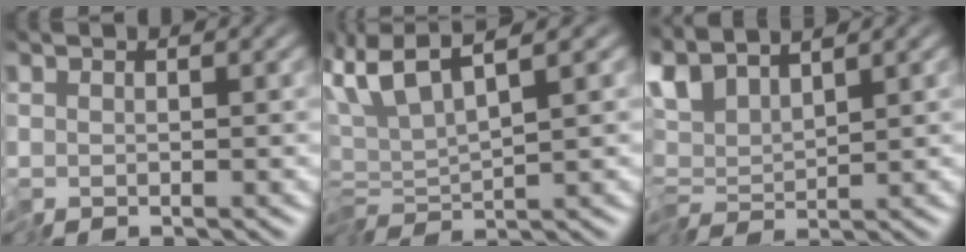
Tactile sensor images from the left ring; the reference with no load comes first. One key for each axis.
{"total": 5.0, "fx": 1.6, "fy": 1.2, "fz": 4.6, "tx": -0.098, "ty": 0.013, "tz": 0.023}
{"total": 4.0, "fx": 2.1, "fy": 1.4, "fz": 3.1, "tx": -0.074, "ty": 0.009, "tz": 0.031}